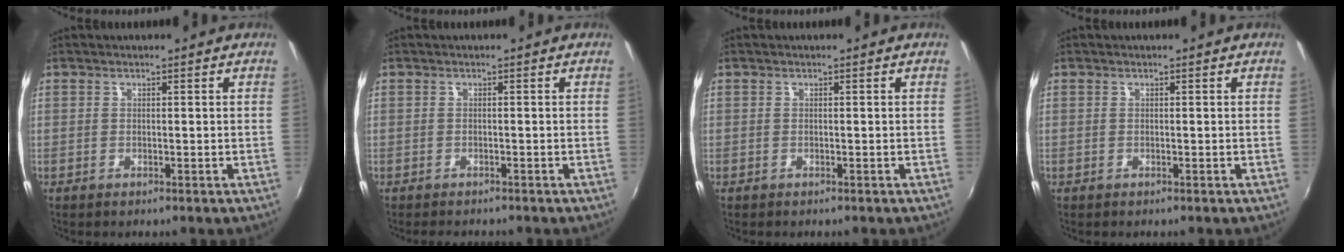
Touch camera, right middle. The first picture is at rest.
{"total": 2.8, "force": [-2.5, 0.7, 0.9], "torque": [-0.022, -0.014, -0.040]}
{"total": 0.0}
{"total": 0.0}